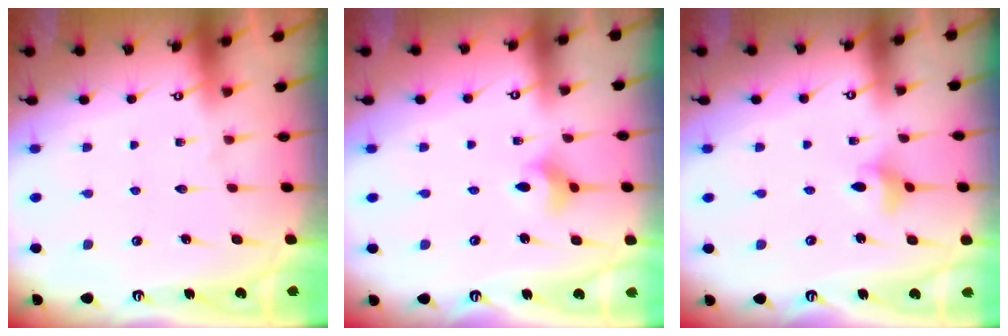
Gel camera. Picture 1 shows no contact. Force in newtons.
{"total": 4.3, "press": 4.2, "slide": 0.9}
{"total": 3.0, "press": 3.0, "slide": 0.1}